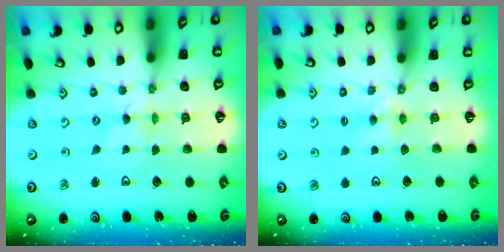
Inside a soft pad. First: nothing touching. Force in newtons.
{"total": 3.7, "press": 3.7, "slide": 0.3}